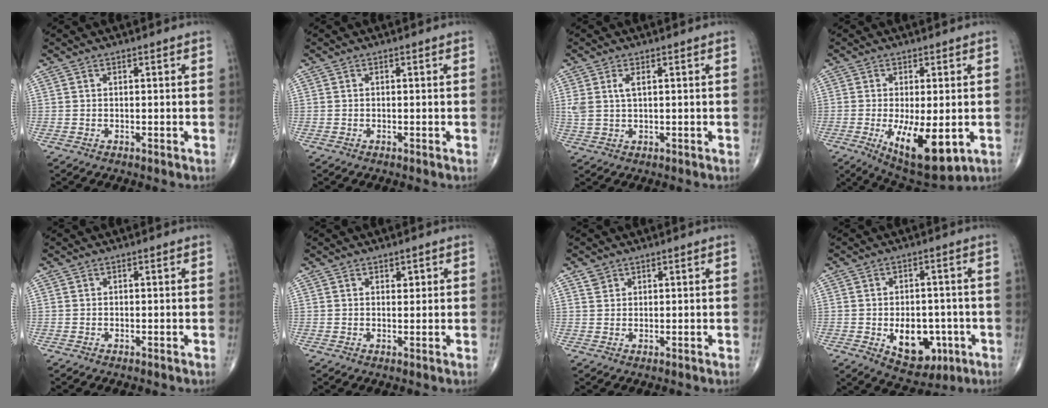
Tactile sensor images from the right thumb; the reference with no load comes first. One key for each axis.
{"total": 0.0}
{"total": 3.7, "fx": 1.2, "fy": 1.7, "fz": 3.1, "tx": -0.076, "ty": 0.007, "tz": 0.029}
{"total": 12.4, "fx": -3.1, "fy": 4.8, "fz": 11.0, "tx": -0.174, "ty": -0.026, "tz": -0.034}
{"total": 0.0}
{"total": 1.5, "fx": 0.8, "fy": 1.1, "fz": 0.7, "tx": 0.001, "ty": -0.003, "tz": 0.010}
{"total": 1.7, "fx": 1.0, "fy": 1.3, "fz": 0.2, "tx": 0.009, "ty": -0.004, "tz": 0.014}
{"total": 11.1, "fx": -3.2, "fy": 7.2, "fz": 7.8, "tx": -0.074, "ty": 0.012, "tz": -0.030}